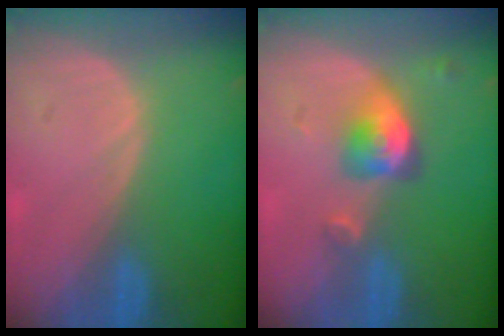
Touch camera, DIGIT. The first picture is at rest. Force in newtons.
{"total": 5.1, "press": 4.7, "slide": 2.0}